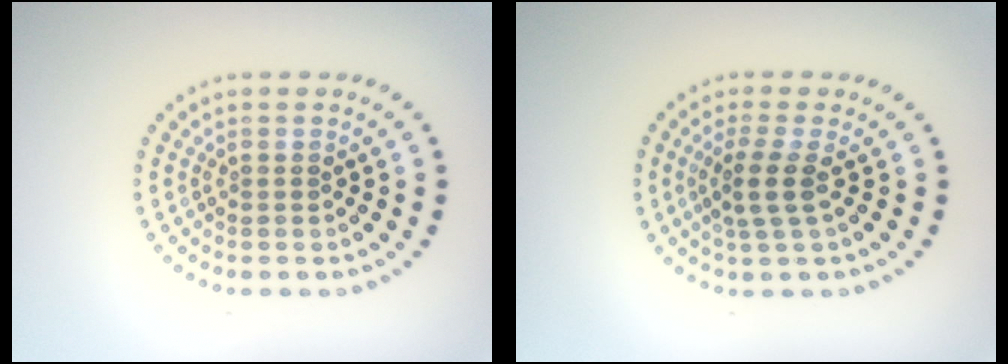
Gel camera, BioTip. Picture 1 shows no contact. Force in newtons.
{"total": 2.5, "press": 2.0, "slide": 1.6}